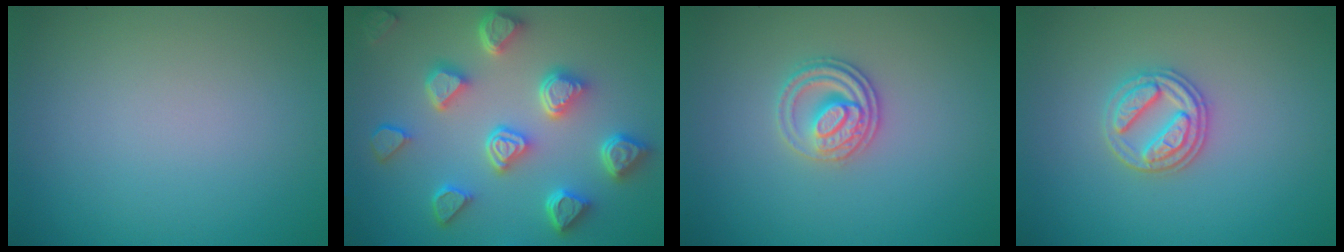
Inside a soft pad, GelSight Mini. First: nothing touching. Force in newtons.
{"total": 7.4, "press": 5.9, "slide": 4.4}
{"total": 2.7, "press": 2.5, "slide": 0.9}
{"total": 3.0, "press": 2.8, "slide": 1.0}